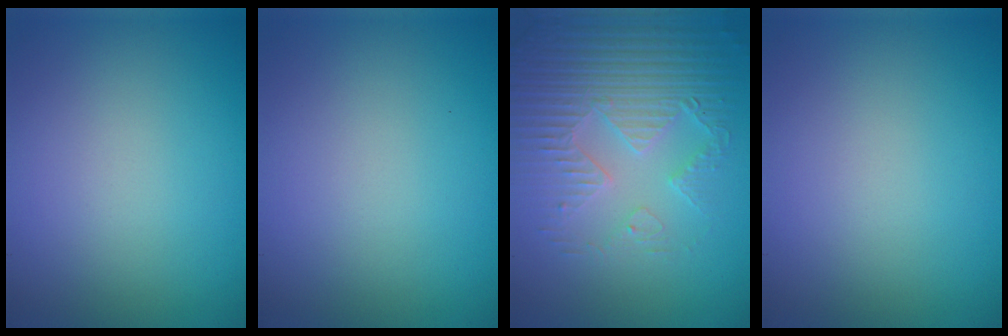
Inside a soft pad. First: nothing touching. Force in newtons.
{"total": 0.0}
{"total": 4.6, "press": 4.4, "slide": 1.1}
{"total": 0.0}